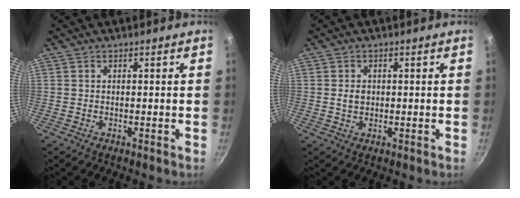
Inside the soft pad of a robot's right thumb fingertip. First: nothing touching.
{"total": 2.4, "force": [0.1, 1.9, 1.5], "torque": [-0.018, 0.002, 0.002]}